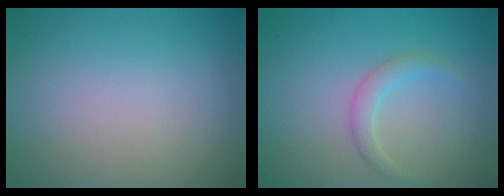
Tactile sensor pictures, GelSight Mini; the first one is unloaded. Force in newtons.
{"total": 1.7, "press": 1.7, "slide": 0.1}